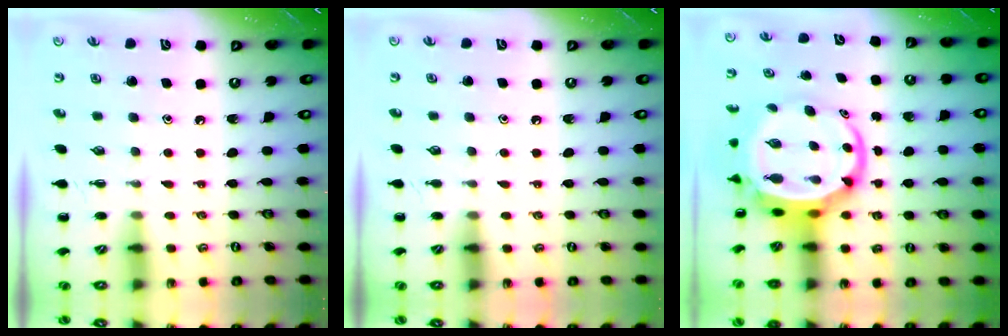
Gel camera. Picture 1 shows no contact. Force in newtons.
{"total": 0.9, "press": 0.9, "slide": 0.2}
{"total": 9.2, "press": 8.8, "slide": 2.4}